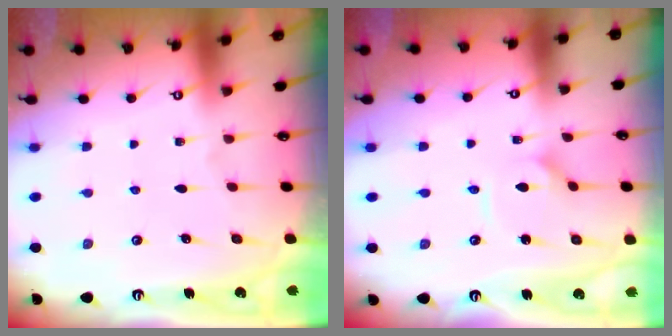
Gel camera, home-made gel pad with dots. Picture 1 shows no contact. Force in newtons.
{"total": 2.7, "press": 2.6, "slide": 0.3}